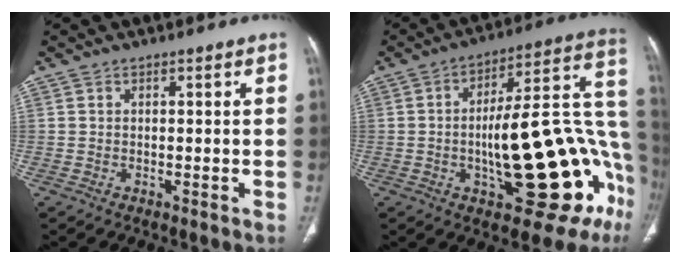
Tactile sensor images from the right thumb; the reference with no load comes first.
{"total": 31.2, "force": [-6.6, 10.6, 28.6], "torque": [-0.312, 0.023, -0.081]}